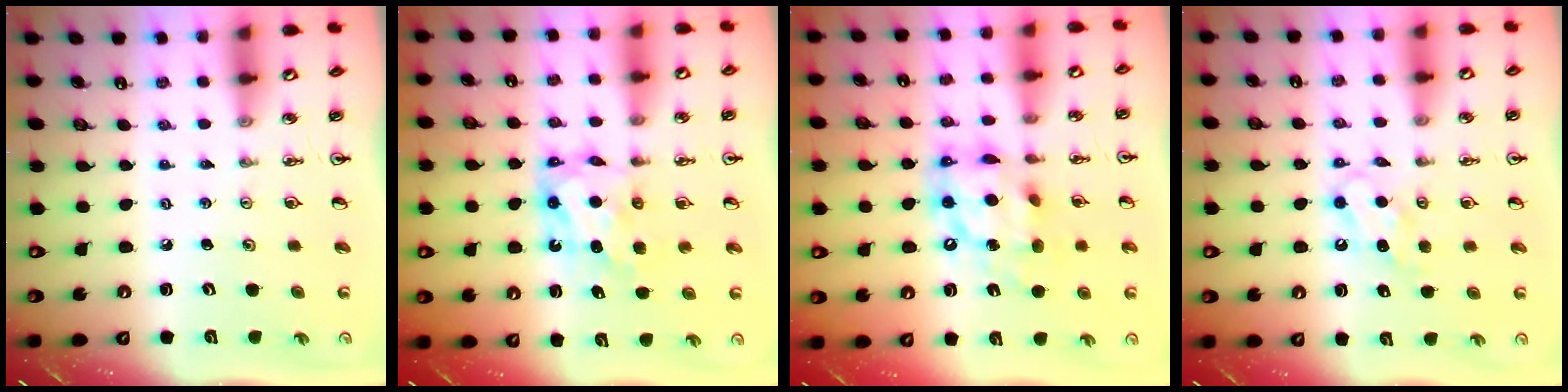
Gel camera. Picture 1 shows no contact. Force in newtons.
{"total": 7.2, "press": 7.1, "slide": 0.5}
{"total": 13.8, "press": 13.8, "slide": 1.0}
{"total": 5.9, "press": 5.8, "slide": 0.7}